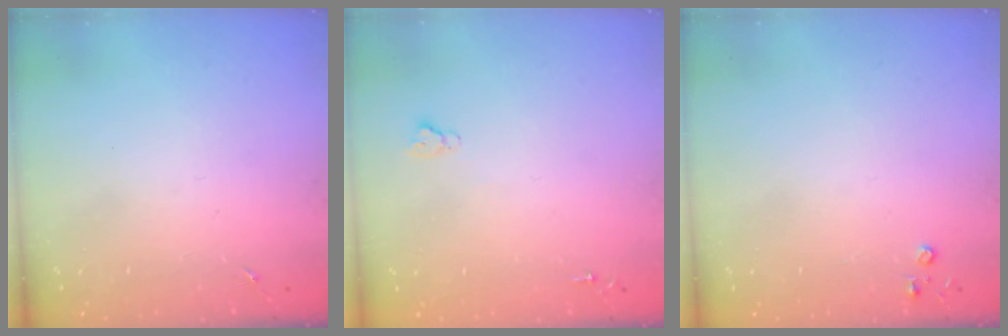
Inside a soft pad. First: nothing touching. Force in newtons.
{"total": 2.6, "press": 2.5, "slide": 0.3}
{"total": 2.8, "press": 2.8, "slide": 0.3}